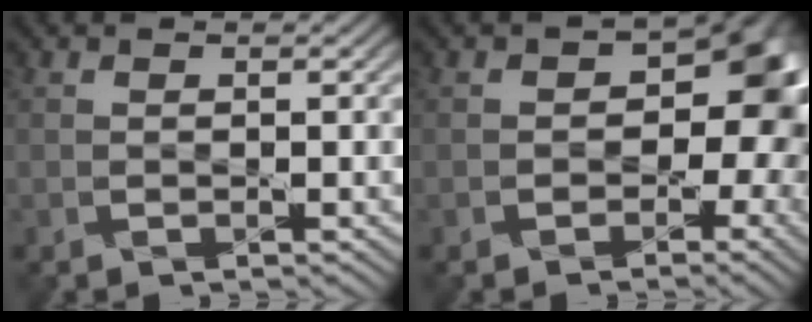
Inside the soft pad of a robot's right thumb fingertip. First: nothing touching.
{"total": 8.7, "force": [-1.2, 6.4, 5.8], "torque": [-0.043, -0.015, -0.020]}